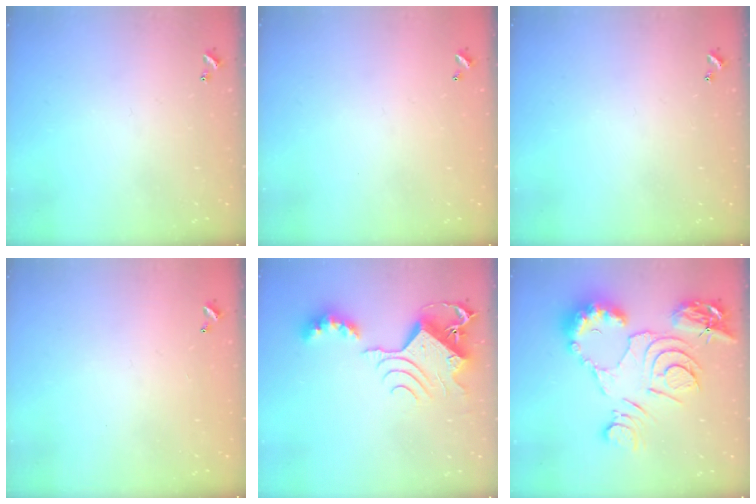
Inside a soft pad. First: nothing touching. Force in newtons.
{"total": 2.9, "press": 2.9, "slide": 0.1}
{"total": 0.0}
{"total": 2.9, "press": 2.9, "slide": 0.1}
{"total": 11.3, "press": 11.2, "slide": 1.0}
{"total": 17.6, "press": 17.5, "slide": 2.1}